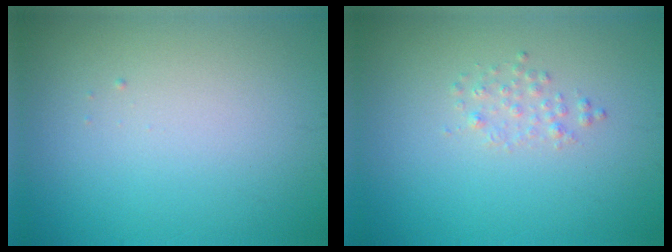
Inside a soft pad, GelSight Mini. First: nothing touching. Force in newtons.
{"total": 1.0, "press": 1.0, "slide": 0.1}